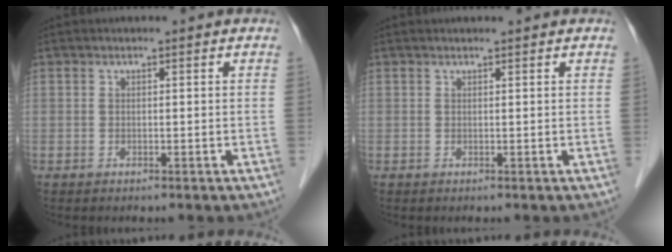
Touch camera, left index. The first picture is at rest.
{"total": 1.0, "force": [1.0, 0.0, 0.2], "torque": [-0.009, 0.012, 0.014]}